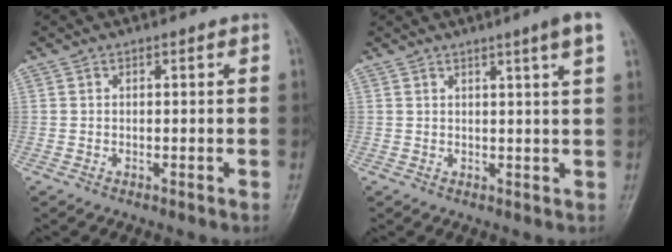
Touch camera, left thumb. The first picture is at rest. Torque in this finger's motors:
{"motor_torque": [1.38, 0.45, 0.76, -0.88, 0.03]}